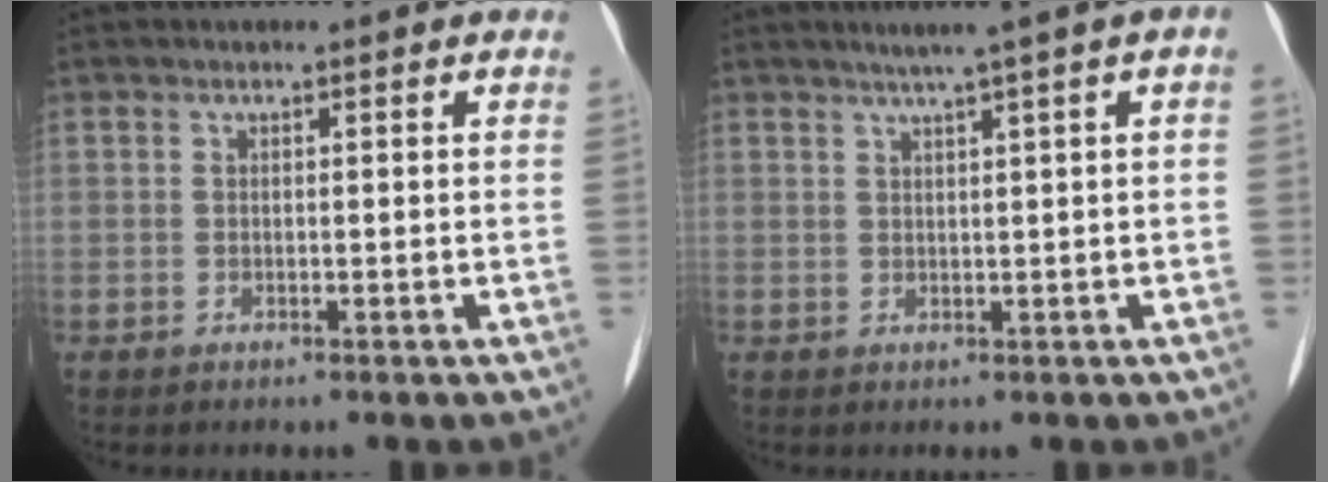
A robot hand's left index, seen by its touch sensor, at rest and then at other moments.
{"total": 4.3, "force": [2.0, -0.4, 3.8], "torque": [-0.057, 0.013, 0.029]}